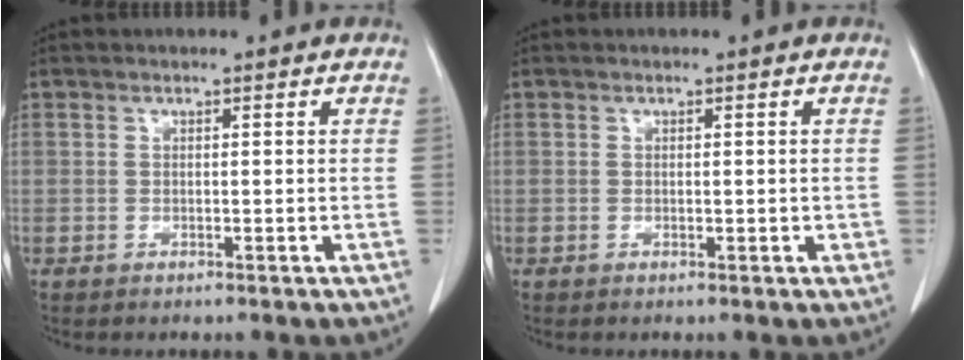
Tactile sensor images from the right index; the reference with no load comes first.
{"total": 0.9, "force": [-0.1, 0.5, 0.8], "torque": [-0.011, 0.001, 0.000]}